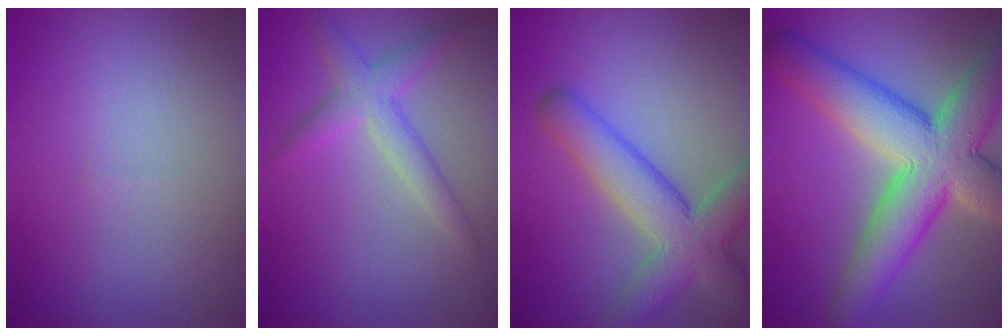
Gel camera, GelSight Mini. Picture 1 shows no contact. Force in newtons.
{"total": 3.0, "press": 3.0, "slide": 0.1}
{"total": 7.1, "press": 7.0, "slide": 0.4}
{"total": 11.2, "press": 11.2, "slide": 0.9}